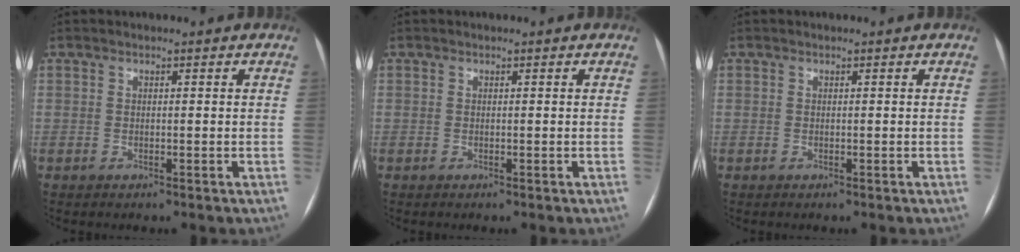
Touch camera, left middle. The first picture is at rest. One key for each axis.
{"total": 0.0}
{"total": 0.0}